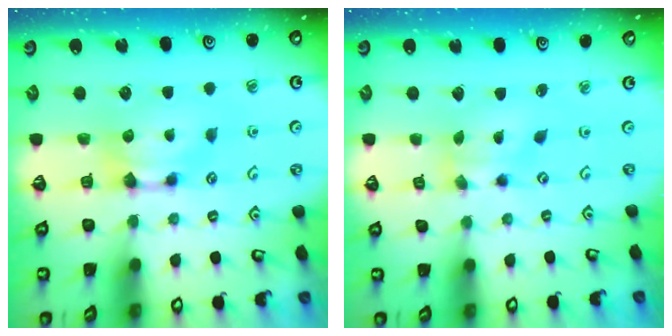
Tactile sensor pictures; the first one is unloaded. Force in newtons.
{"total": 1.5, "press": 0.6, "slide": 1.4}